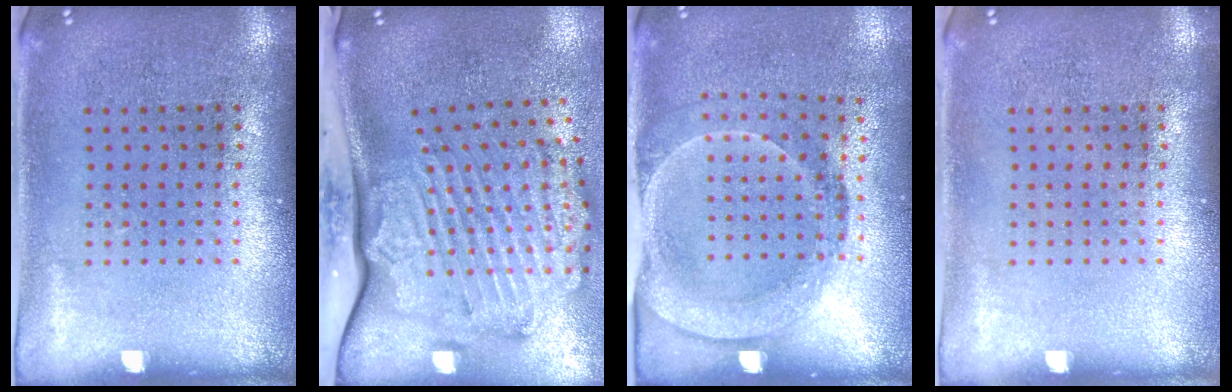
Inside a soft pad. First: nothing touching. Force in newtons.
{"total": 3.5, "press": 2.5, "slide": 2.5}
{"total": 1.7, "press": 1.3, "slide": 1.1}
{"total": 0.0}